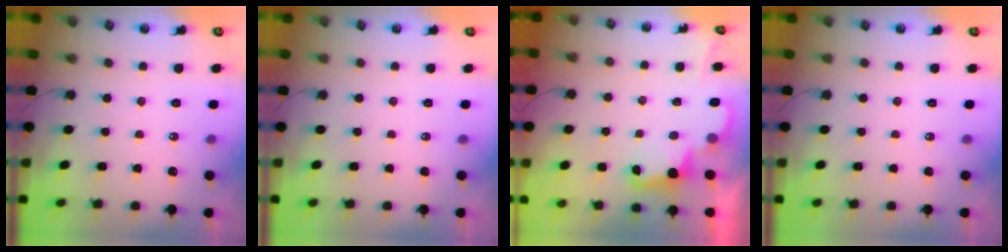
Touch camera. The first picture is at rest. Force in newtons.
{"total": 0.0}
{"total": 3.2, "press": 3.1, "slide": 0.7}
{"total": 0.0}